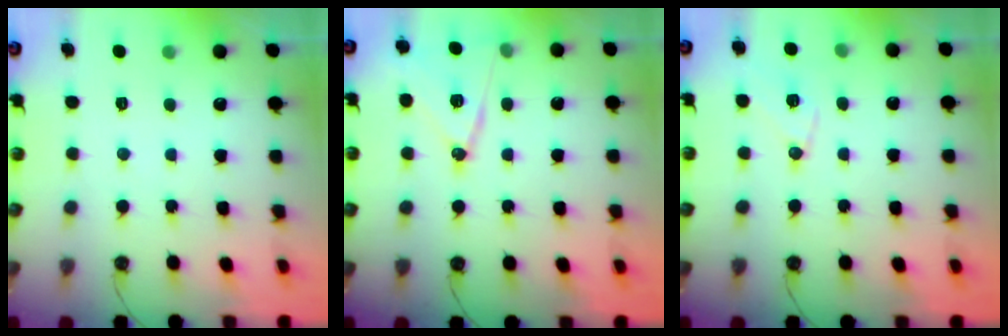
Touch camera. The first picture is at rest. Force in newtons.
{"total": 13.5, "press": 13.0, "slide": 3.8}
{"total": 9.9, "press": 9.9, "slide": 1.0}